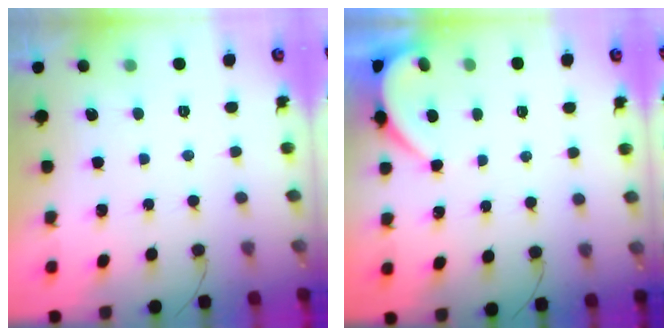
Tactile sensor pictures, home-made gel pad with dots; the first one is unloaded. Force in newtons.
{"total": 3.0, "press": 3.0, "slide": 0.3}